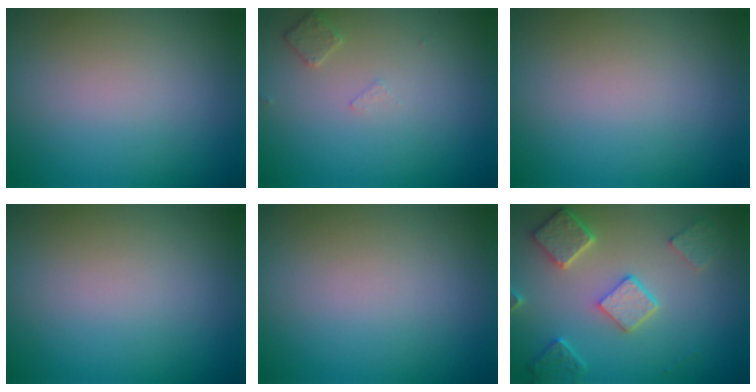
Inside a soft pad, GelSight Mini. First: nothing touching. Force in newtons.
{"total": 1.2, "press": 1.1, "slide": 0.3}
{"total": 0.0}
{"total": 0.0}
{"total": 0.0}
{"total": 5.0, "press": 4.0, "slide": 3.1}